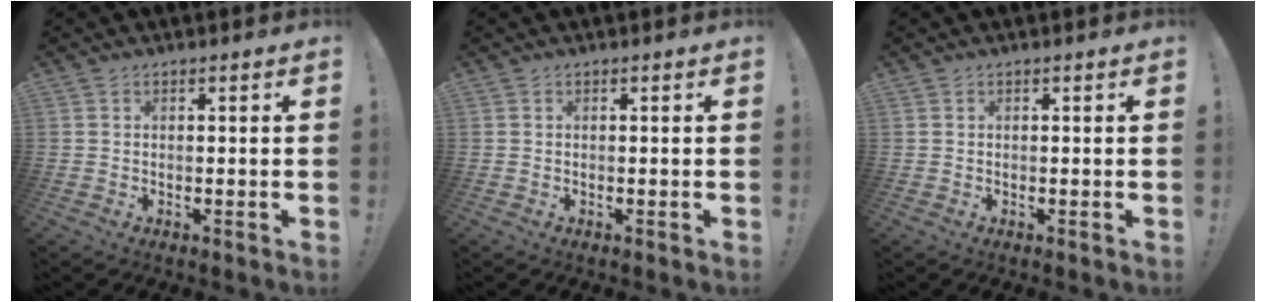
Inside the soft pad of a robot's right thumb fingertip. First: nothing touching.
{"total": 0.0}
{"total": 0.0}